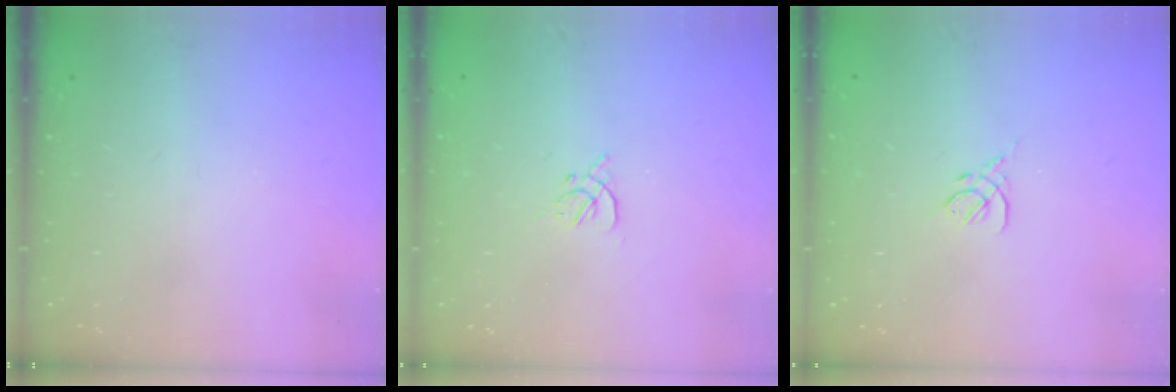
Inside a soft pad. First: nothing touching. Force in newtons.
{"total": 1.9, "press": 1.8, "slide": 0.5}
{"total": 2.7, "press": 2.6, "slide": 0.8}